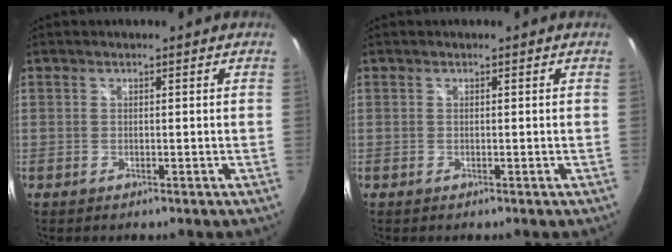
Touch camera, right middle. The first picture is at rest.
{"total": 0.0}